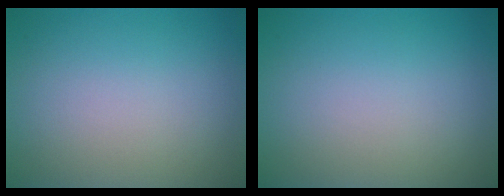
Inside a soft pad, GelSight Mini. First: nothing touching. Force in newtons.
{"total": 0.0}